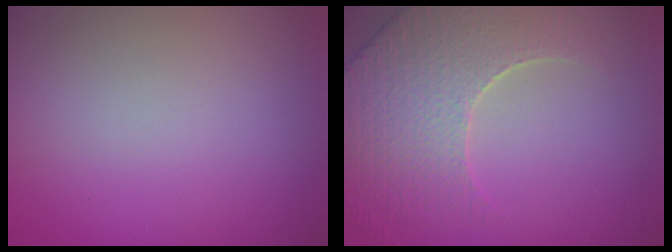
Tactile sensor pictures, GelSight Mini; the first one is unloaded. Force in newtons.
{"total": 7.0, "press": 5.5, "slide": 4.3}